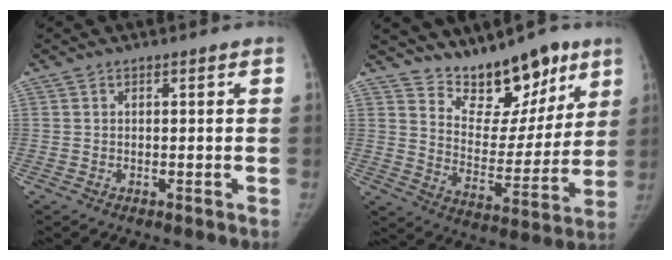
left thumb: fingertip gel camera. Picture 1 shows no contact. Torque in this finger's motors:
{"motor_torque": [0.67, 0.70, -0.04, -0.20, -0.06]}